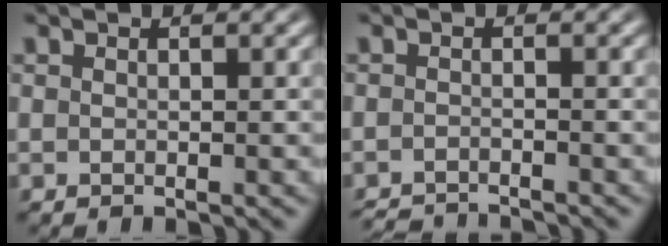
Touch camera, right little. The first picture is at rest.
{"total": 2.8, "force": [-2.8, -0.3, -0.1], "torque": [-0.001, -0.017, -0.041]}